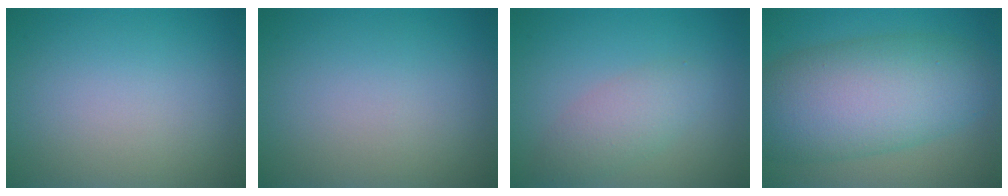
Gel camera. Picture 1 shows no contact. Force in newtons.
{"total": 0.0}
{"total": 2.8, "press": 2.8, "slide": 0.0}
{"total": 10.1, "press": 10.1, "slide": 0.2}